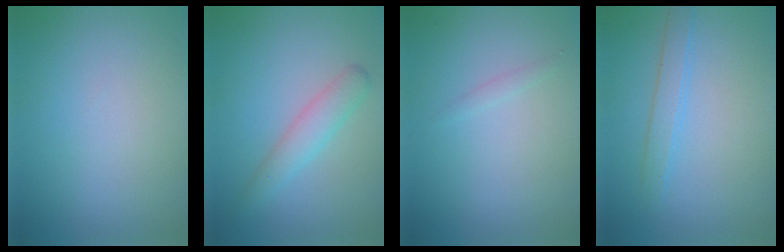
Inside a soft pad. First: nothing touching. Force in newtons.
{"total": 2.5, "press": 2.5, "slide": 0.1}
{"total": 0.6, "press": 0.6, "slide": 0.0}
{"total": 1.9, "press": 1.9, "slide": 0.1}